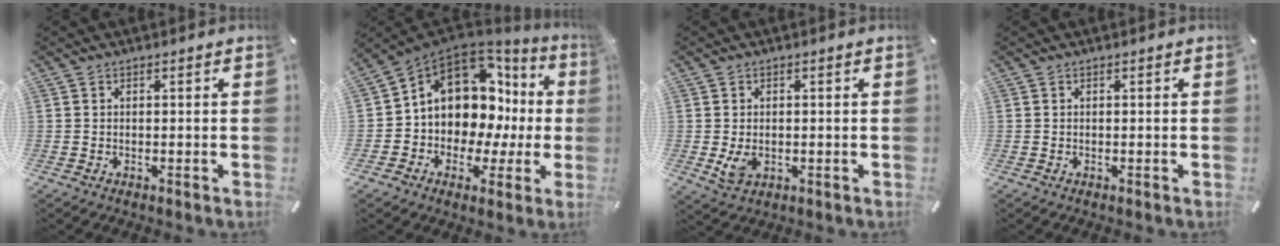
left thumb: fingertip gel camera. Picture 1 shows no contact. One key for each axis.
{"total": 12.6, "fx": 3.5, "fy": 9.9, "fz": 7.0, "tx": -0.117, "ty": -0.047, "tz": 0.059}
{"total": 3.9, "fx": -0.3, "fy": 2.8, "fz": 2.7, "tx": -0.053, "ty": -0.004, "tz": -0.007}
{"total": 0.0}